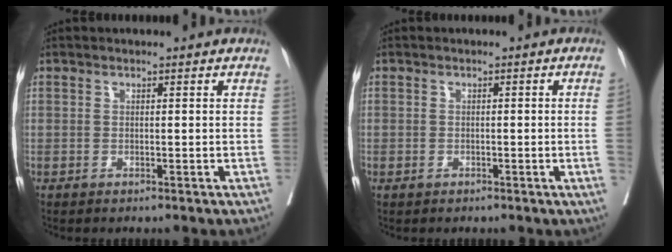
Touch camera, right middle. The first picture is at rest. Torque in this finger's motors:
{"motor_torque": [0.37, -0.34, -0.43, -0.21]}